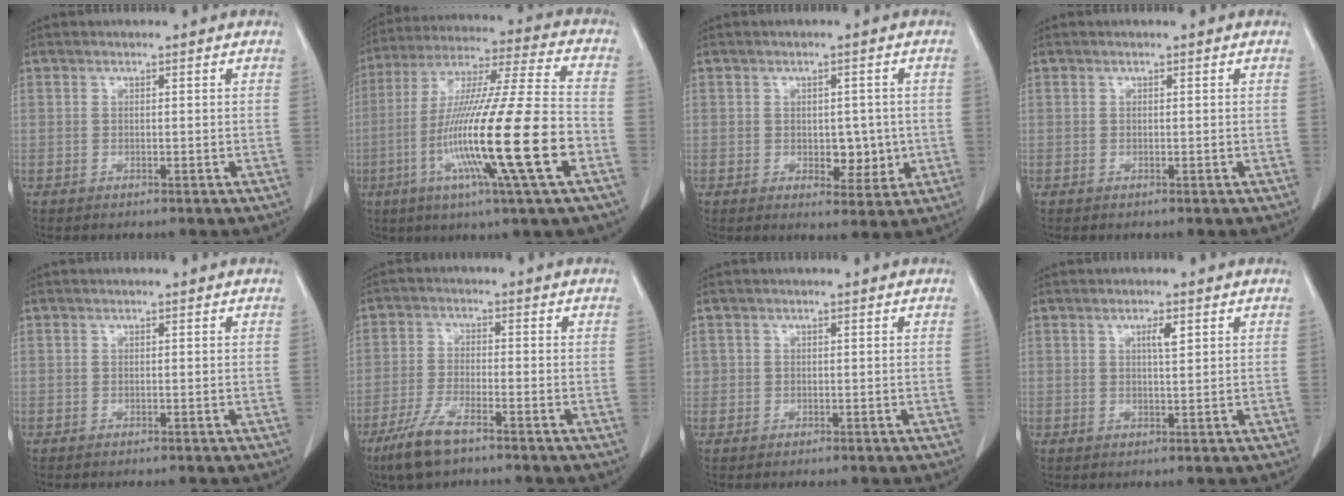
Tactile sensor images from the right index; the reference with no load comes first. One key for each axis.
{"total": 22.7, "fx": -7.0, "fy": -0.1, "fz": 21.6, "tx": -0.407, "ty": -0.031, "tz": -0.135}
{"total": 4.8, "fx": -0.3, "fy": 2.9, "fz": 3.9, "tx": -0.042, "ty": -0.002, "tz": 0.003}
{"total": 0.0}
{"total": 0.0}
{"total": 6.7, "fx": -4.6, "fy": 1.3, "fz": 4.7, "tx": -0.107, "ty": -0.013, "tz": -0.085}
{"total": 0.7, "fx": 0.1, "fy": 0.7, "fz": 0.1, "tx": 0.009, "ty": 0.004, "tz": -0.001}
{"total": 2.2, "fx": 1.0, "fy": 0.3, "fz": 2.0, "tx": -0.034, "ty": -0.001, "tz": 0.016}